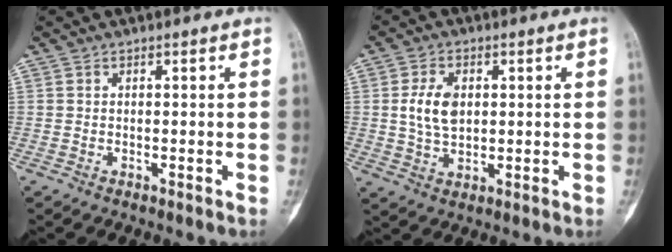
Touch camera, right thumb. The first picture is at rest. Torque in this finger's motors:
{"motor_torque": [-0.53, 0.71, 0.46, 0.43, 0.06]}